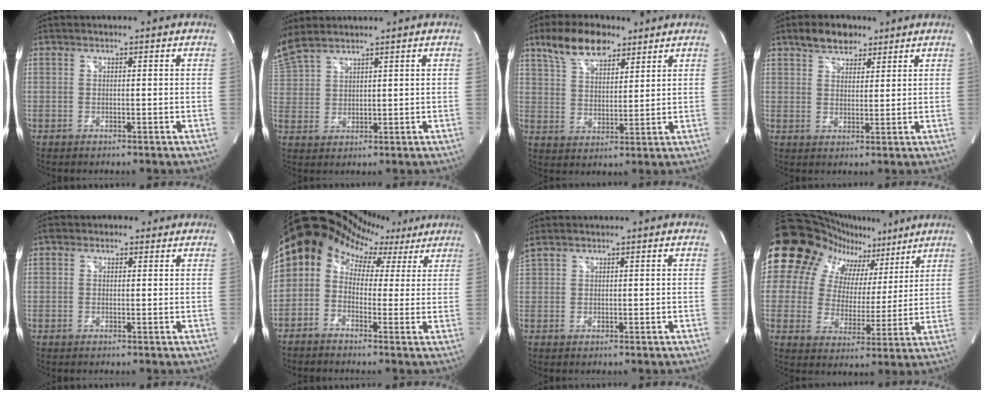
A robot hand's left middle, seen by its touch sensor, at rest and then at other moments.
{"total": 7.1, "force": [6.3, 1.6, 2.8], "torque": [-0.090, 0.014, 0.144]}
{"total": 9.6, "force": [6.9, 3.9, 5.5], "torque": [-0.109, 0.016, 0.130]}
{"total": 5.7, "force": [4.2, 3.0, 2.5], "torque": [-0.045, 0.011, 0.075]}
{"total": 2.3, "force": [1.4, 1.7, 0.7], "torque": [-0.014, 0.015, 0.019]}
{"total": 14.0, "force": [5.8, 11.5, 5.4], "torque": [-0.113, 0.086, 0.072]}
{"total": 2.1, "force": [2.0, 0.5, 0.5], "torque": [-0.029, 0.022, 0.052]}
{"total": 18.2, "force": [12.0, 12.5, 5.4], "torque": [-0.094, 0.055, 0.169]}